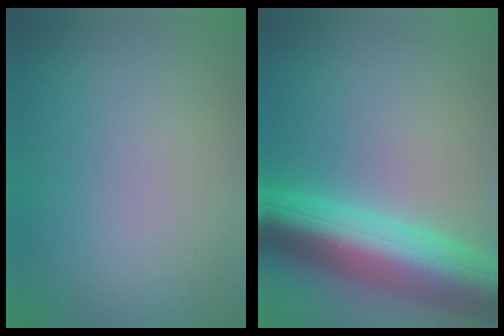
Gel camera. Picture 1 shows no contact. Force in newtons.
{"total": 11.7, "press": 11.7, "slide": 0.2}